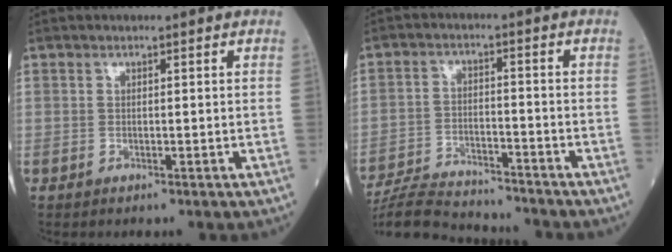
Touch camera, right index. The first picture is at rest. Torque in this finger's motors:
{"motor_torque": [-0.37, -0.06, -0.31, -0.07]}